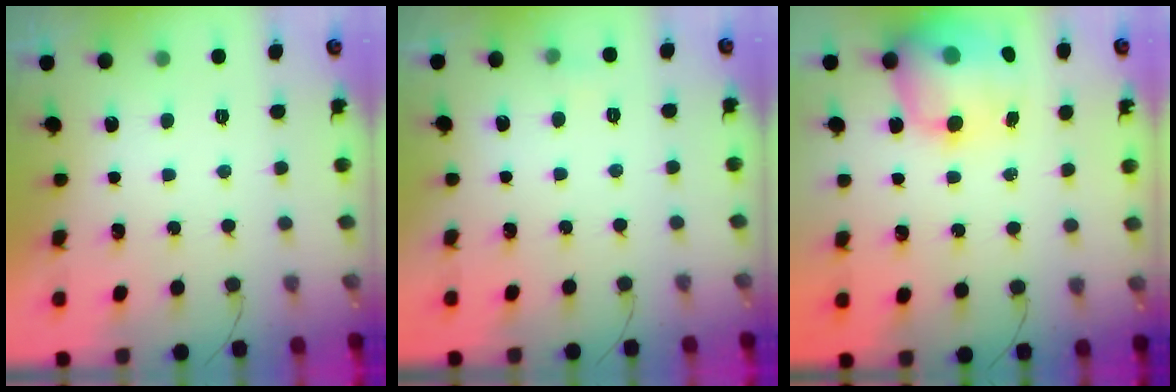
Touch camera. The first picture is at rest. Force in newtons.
{"total": 6.7, "press": 2.8, "slide": 6.1}
{"total": 15.1, "press": 14.6, "slide": 3.8}